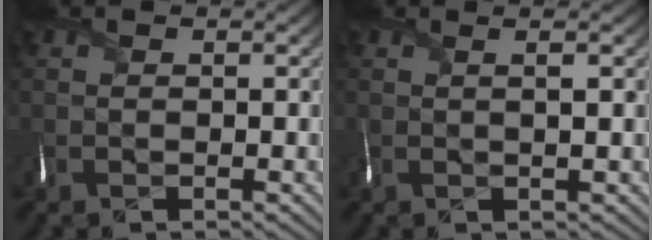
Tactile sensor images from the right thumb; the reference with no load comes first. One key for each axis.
{"total": 1.9, "fx": 0.4, "fy": 0.2, "fz": 1.8, "tx": -0.026, "ty": 0.010, "tz": 0.003}